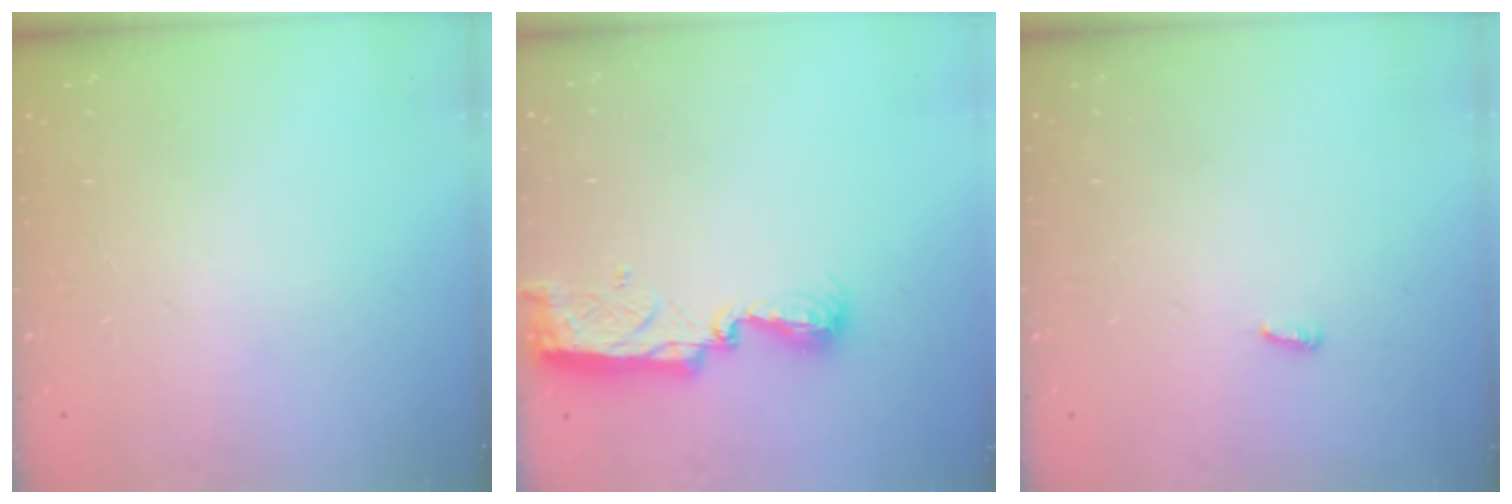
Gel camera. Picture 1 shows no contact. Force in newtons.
{"total": 7.7, "press": 7.6, "slide": 0.6}
{"total": 2.6, "press": 2.6, "slide": 0.2}